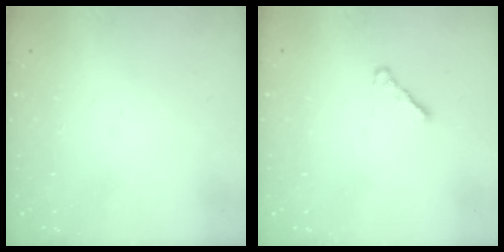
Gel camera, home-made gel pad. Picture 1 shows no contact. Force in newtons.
{"total": 2.4, "press": 2.3, "slide": 0.6}